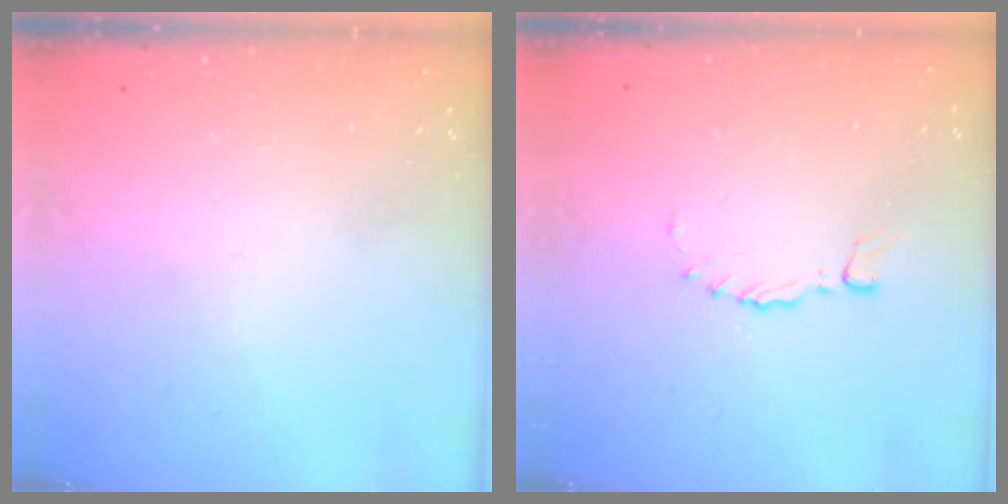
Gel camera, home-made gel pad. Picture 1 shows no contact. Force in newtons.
{"total": 0.0}